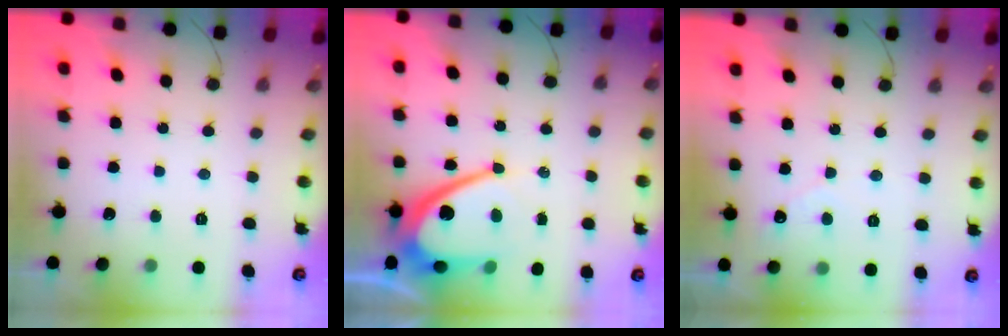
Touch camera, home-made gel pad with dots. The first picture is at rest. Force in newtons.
{"total": 13.4, "press": 13.3, "slide": 1.1}
{"total": 1.6, "press": 1.6, "slide": 0.1}